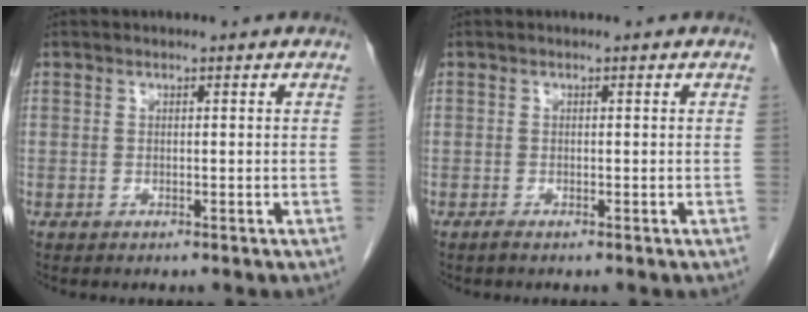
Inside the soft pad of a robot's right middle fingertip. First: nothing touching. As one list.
[{"total": 0.6, "force": [-0.5, 0.0, 0.3], "torque": [-0.007, -0.001, -0.010]}]